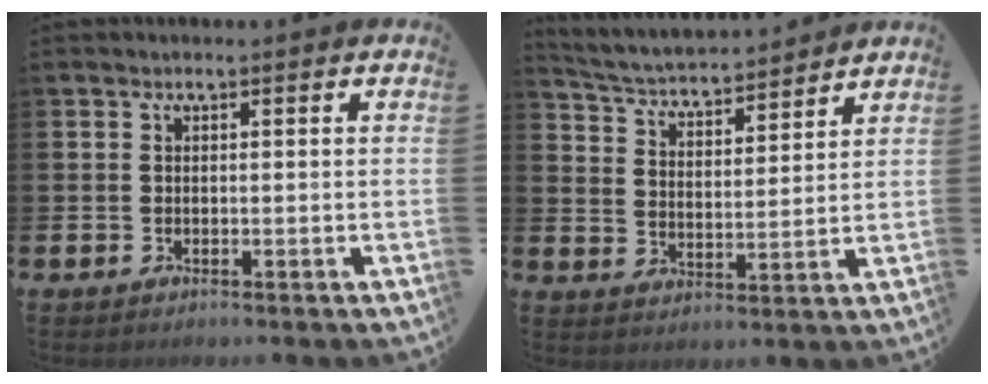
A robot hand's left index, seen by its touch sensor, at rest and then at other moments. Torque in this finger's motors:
{"motor_torque": [0.17, -0.36, 0.14, 0.11]}